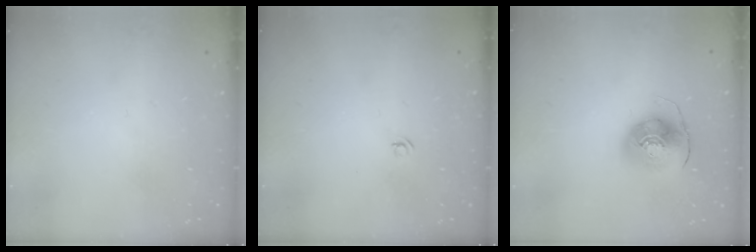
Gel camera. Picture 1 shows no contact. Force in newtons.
{"total": 3.2, "press": 3.2, "slide": 0.3}
{"total": 10.2, "press": 10.1, "slide": 1.5}